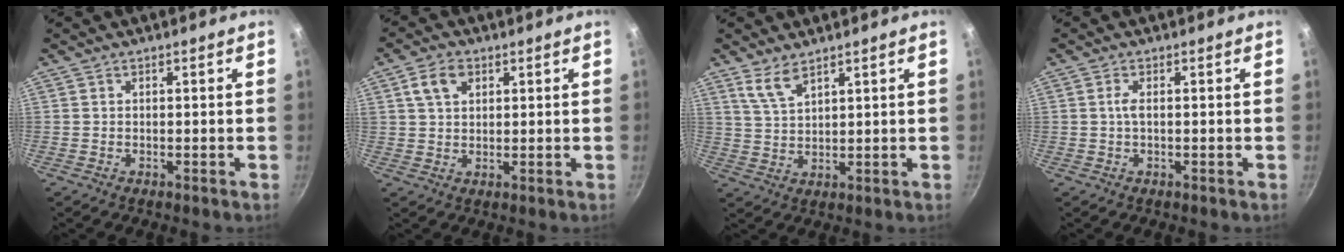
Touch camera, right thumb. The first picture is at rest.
{"total": 5.5, "force": [2.2, 3.7, 3.4], "torque": [-0.049, 0.003, 0.039]}
{"total": 4.7, "force": [3.5, 1.4, 2.9], "torque": [-0.056, -0.020, 0.076]}
{"total": 1.5, "force": [0.0, 0.4, 1.4], "torque": [-0.035, 0.004, -0.002]}